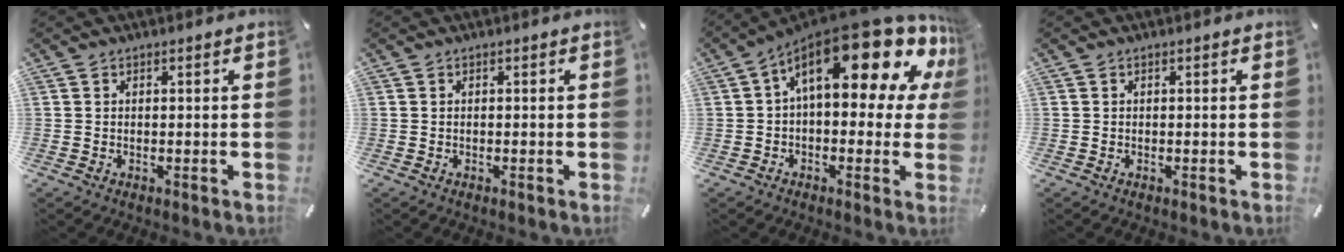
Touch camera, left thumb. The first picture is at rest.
{"total": 0.0}
{"total": 21.7, "force": [9.9, 8.6, 17.3], "torque": [-0.274, -0.076, 0.163]}
{"total": 0.0}